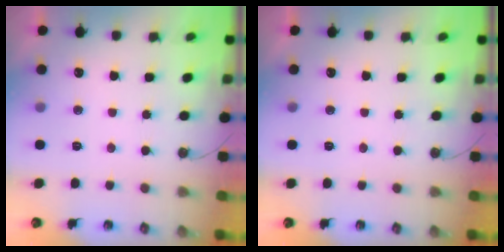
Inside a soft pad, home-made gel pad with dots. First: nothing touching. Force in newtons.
{"total": 0.0}